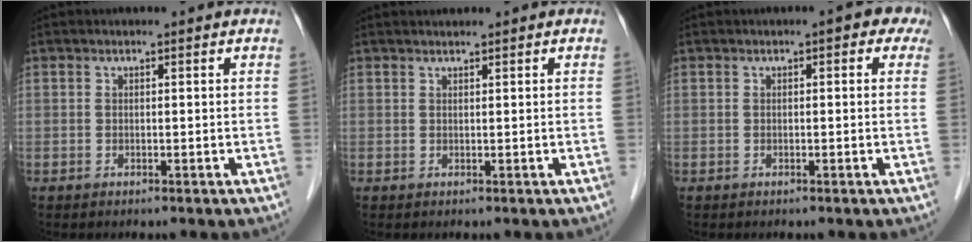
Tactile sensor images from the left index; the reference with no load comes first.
{"total": 0.8, "force": [0.8, 0.0, 0.2], "torque": [-0.006, 0.007, 0.017]}
{"total": 2.7, "force": [1.0, 1.3, 2.1], "torque": [-0.014, 0.019, 0.003]}